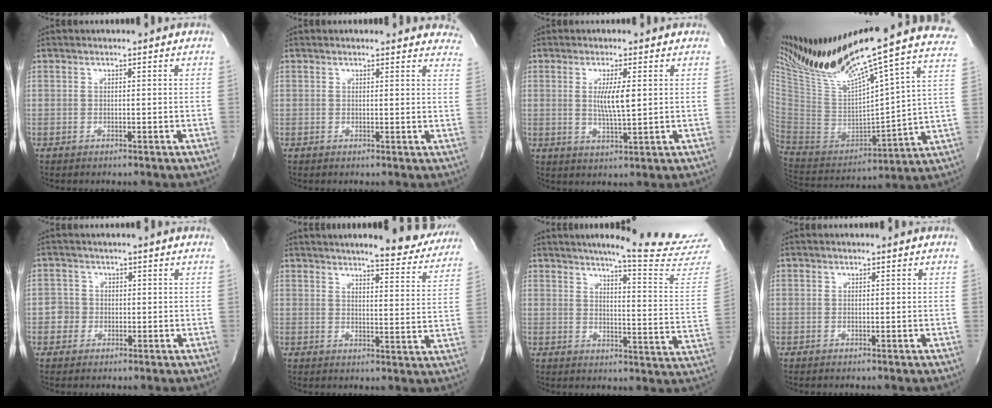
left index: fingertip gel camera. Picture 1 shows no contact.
{"total": 11.0, "force": [10.5, 2.7, 1.8], "torque": [0.012, -0.032, 0.082]}
{"total": 4.7, "force": [0.5, 0.3, 4.7], "torque": [-0.089, -0.015, 0.012]}
{"total": 32.0, "force": [26.9, -0.1, 17.4], "torque": [-0.304, -0.078, 0.411]}
{"total": 2.1, "force": [-0.6, 2.0, 0.0], "torque": [0.008, 0.003, -0.014]}
{"total": 13.9, "force": [12.5, 1.9, 5.6], "torque": [-0.055, -0.039, 0.132]}
{"total": 18.8, "force": [17.5, -1.6, 6.9], "torque": [-0.096, -0.128, 0.195]}
{"total": 0.0}